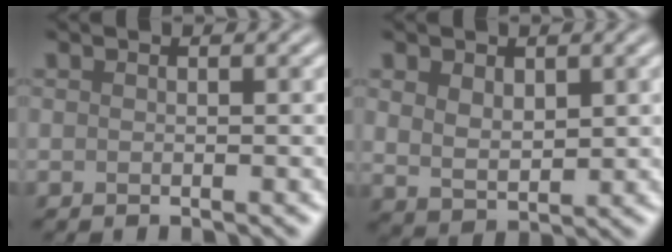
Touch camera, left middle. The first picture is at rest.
{"total": 3.1, "force": [1.2, 2.0, 2.0], "torque": [-0.043, -0.006, 0.028]}